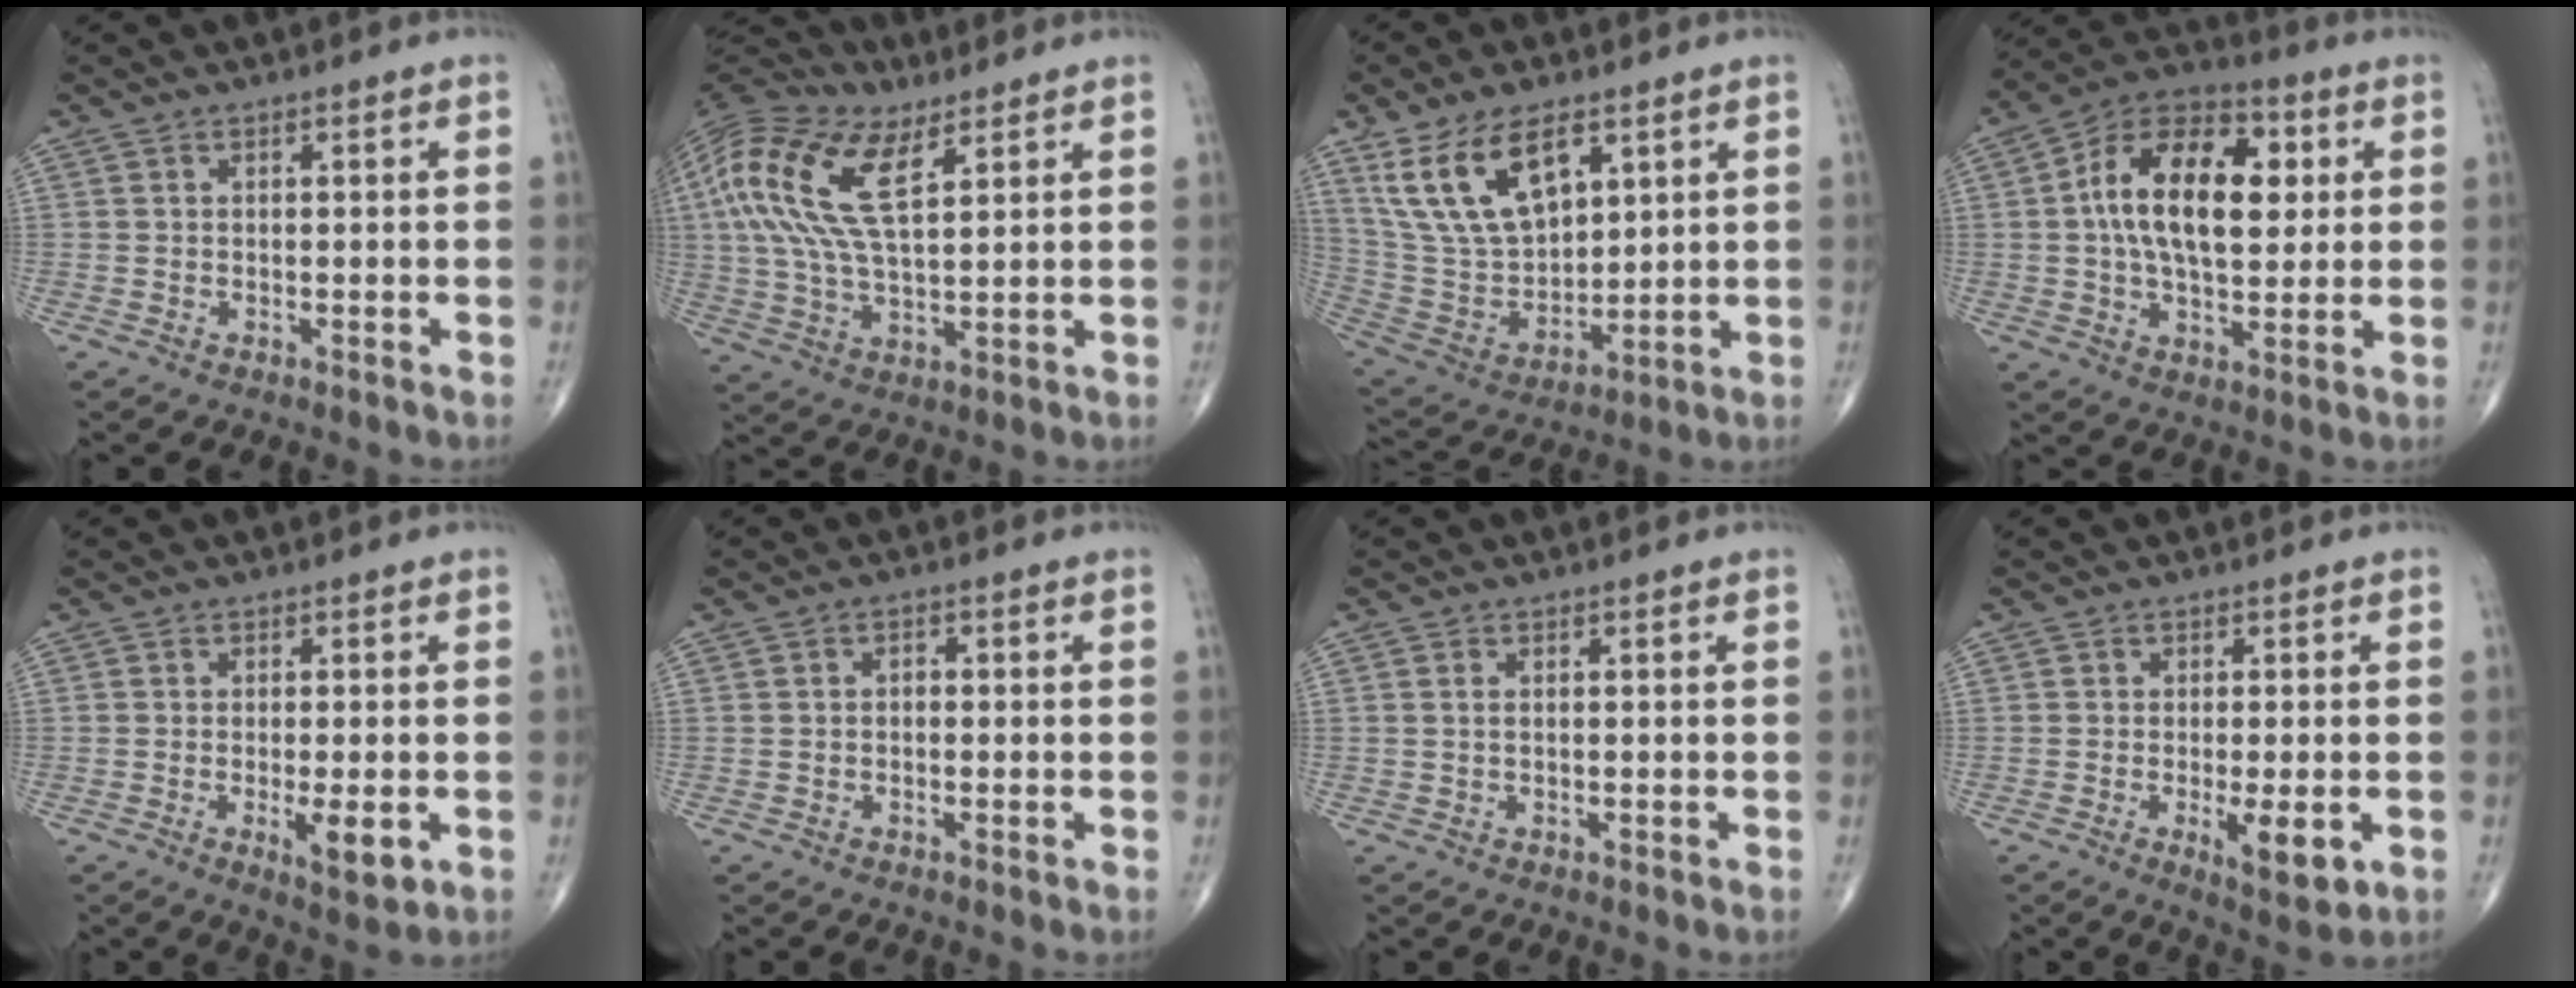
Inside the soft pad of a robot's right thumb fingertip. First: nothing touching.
{"total": 19.0, "force": [7.3, 8.4, 15.4], "torque": [-0.340, 0.004, 0.131]}
{"total": 16.8, "force": [8.4, 8.9, 11.5], "torque": [-0.201, -0.029, 0.179]}
{"total": 18.7, "force": [3.1, 10.3, 15.3], "torque": [-0.230, 0.013, 0.042]}
{"total": 5.2, "force": [-1.3, 1.5, 4.8], "torque": [-0.072, -0.012, -0.016]}
{"total": 1.0, "force": [-0.1, 0.7, 0.7], "torque": [-0.003, 0.004, -0.006]}
{"total": 0.6, "force": [0.2, 0.2, 0.5], "torque": [-0.014, 0.002, 0.005]}
{"total": 6.6, "force": [-1.7, 2.0, 6.0], "torque": [-0.090, -0.016, -0.021]}